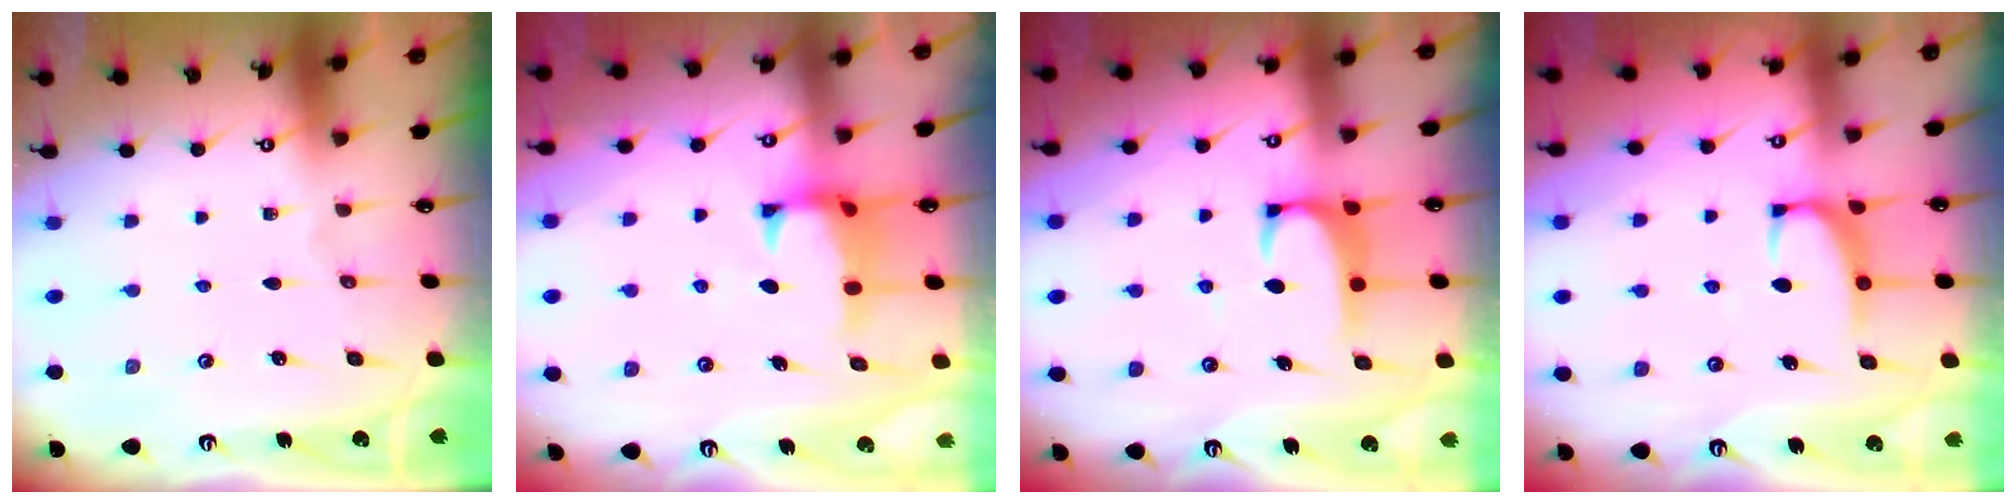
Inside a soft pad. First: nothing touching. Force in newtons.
{"total": 0.8, "press": 0.2, "slide": 0.8}
{"total": 1.9, "press": 1.9, "slide": 0.3}
{"total": 2.9, "press": 2.8, "slide": 1.0}